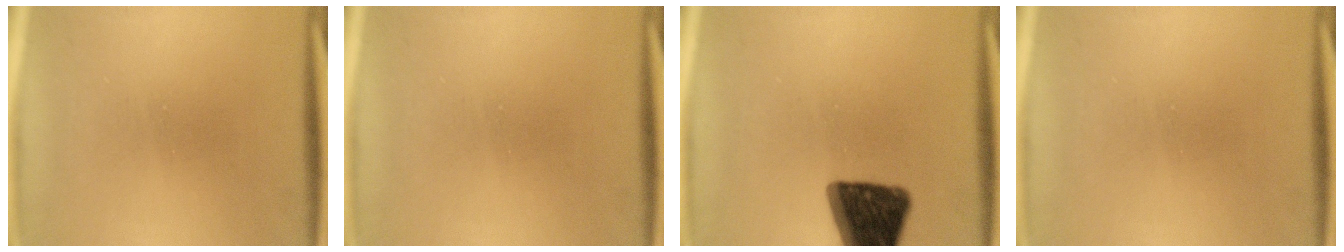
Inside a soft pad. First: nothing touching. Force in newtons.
{"total": 0.0}
{"total": 14.4}
{"total": 0.0}